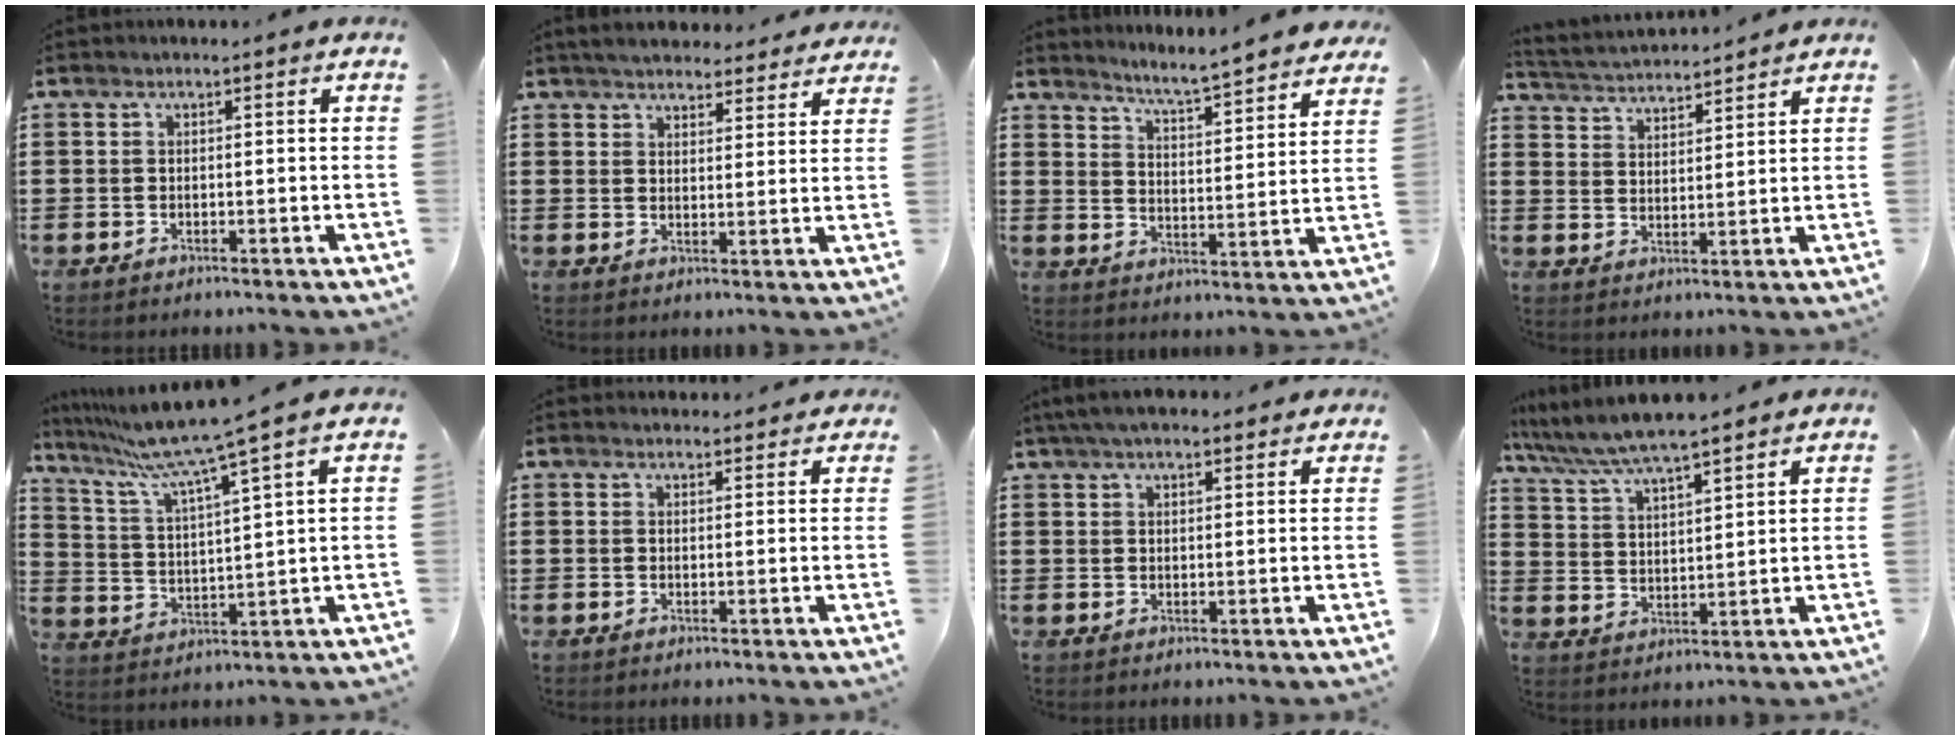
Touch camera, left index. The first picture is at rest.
{"total": 4.2, "force": [4.1, 0.6, 0.6], "torque": [-0.026, -0.014, 0.076]}
{"total": 4.9, "force": [4.7, -0.9, 0.9], "torque": [-0.042, -0.041, 0.076]}
{"total": 3.0, "force": [3.0, 0.1, -0.2], "torque": [-0.013, -0.018, 0.052]}
{"total": 8.3, "force": [6.7, -0.7, 4.8], "torque": [-0.120, -0.045, 0.109]}
{"total": 1.8, "force": [1.7, 0.6, 0.1], "torque": [0.002, -0.001, 0.033]}
{"total": 4.2, "force": [3.6, 0.9, 1.9], "torque": [-0.045, 0.002, 0.068]}
{"total": 5.8, "force": [5.4, 0.2, 2.2], "torque": [-0.065, -0.029, 0.092]}